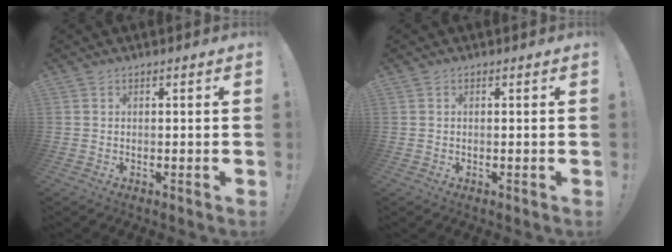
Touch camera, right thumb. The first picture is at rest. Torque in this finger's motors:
{"motor_torque": [0.11, 0.01, -0.15, -0.02, -0.01]}